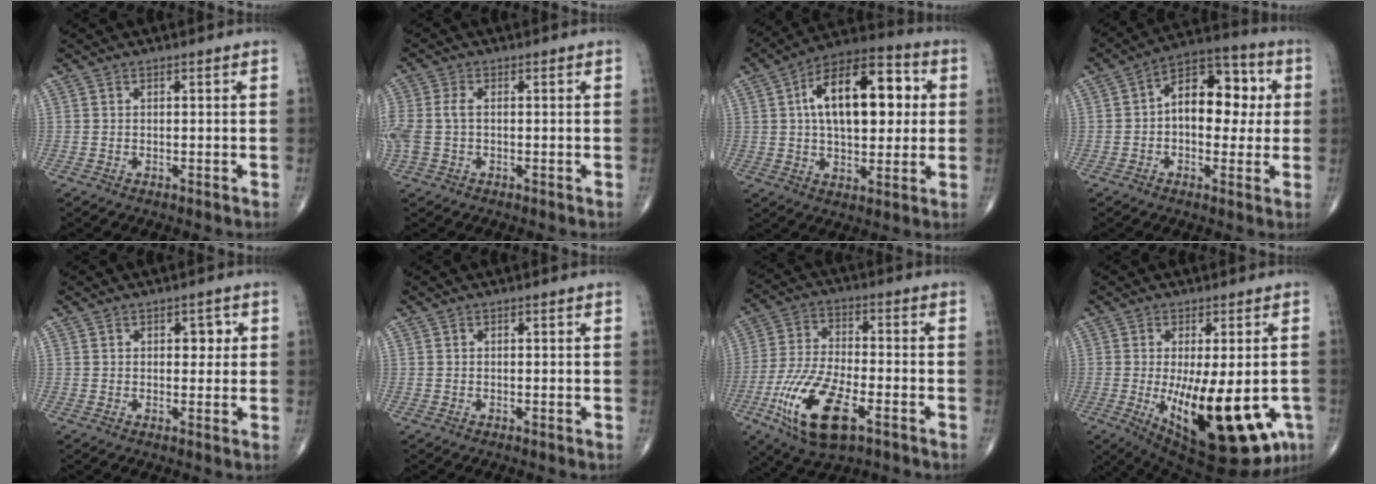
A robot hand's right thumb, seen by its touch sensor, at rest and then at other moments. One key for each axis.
{"total": 5.7, "fx": -0.3, "fy": 3.5, "fz": 4.5, "tx": -0.135, "ty": 0.012, "tz": -0.005}
{"total": 19.7, "fx": 3.6, "fy": 10.2, "fz": 16.4, "tx": -0.229, "ty": 0.022, "tz": 0.050}
{"total": 13.8, "fx": 1.2, "fy": 8.5, "fz": 10.8, "tx": -0.120, "ty": 0.030, "tz": 0.007}
{"total": 4.8, "fx": 1.1, "fy": 2.9, "fz": 3.6, "tx": -0.021, "ty": -0.001, "tz": 0.010}
{"total": 0.0}
{"total": 16.8, "fx": -7.2, "fy": 6.9, "fz": 13.5, "tx": -0.274, "ty": 0.011, "tz": -0.128}
{"total": 21.4, "fx": -5.8, "fy": 7.8, "fz": 19.1, "tx": -0.258, "ty": -0.035, "tz": -0.061}